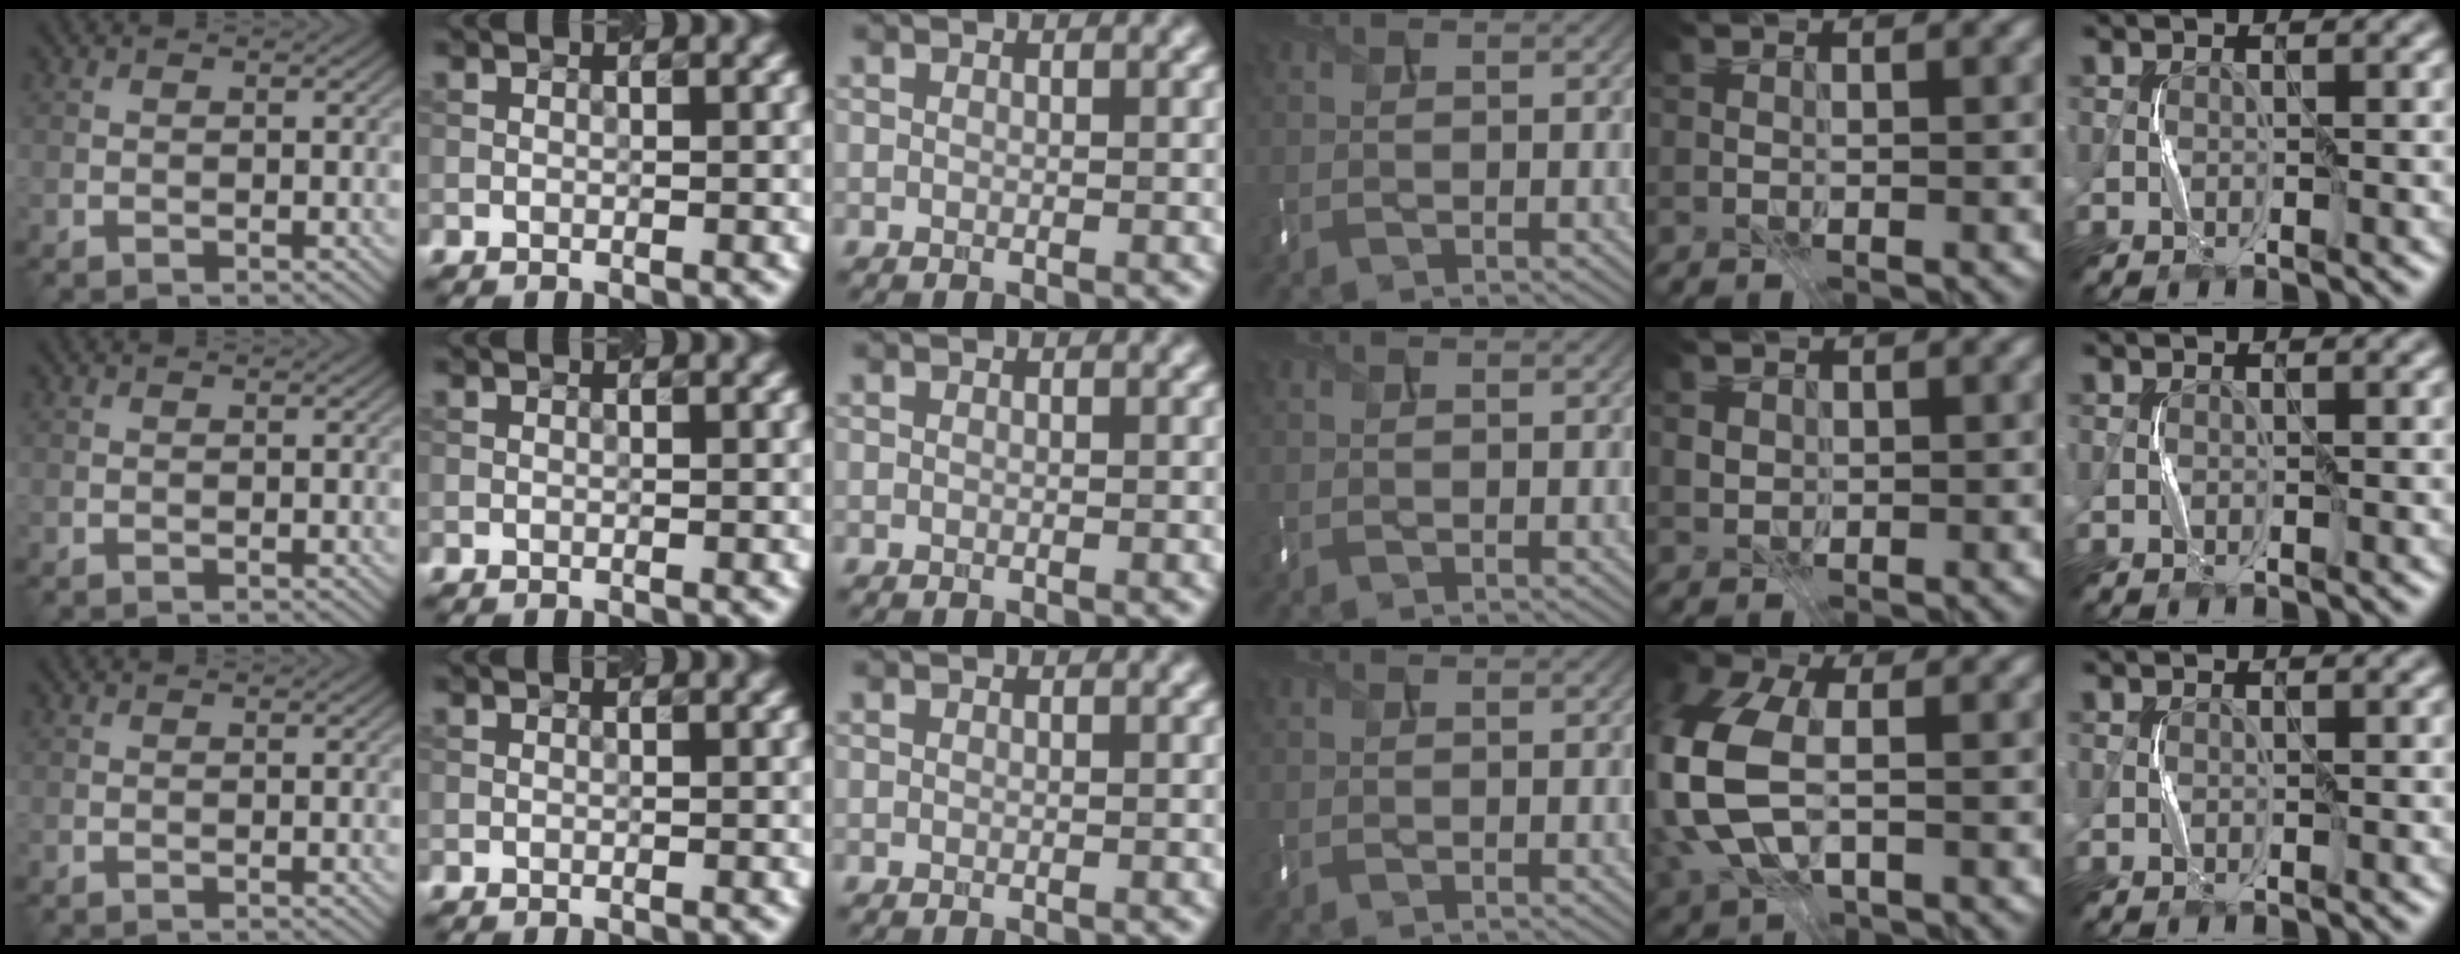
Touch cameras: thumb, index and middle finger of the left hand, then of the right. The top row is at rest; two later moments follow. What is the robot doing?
{"motion": "press", "object": "keyboard"}